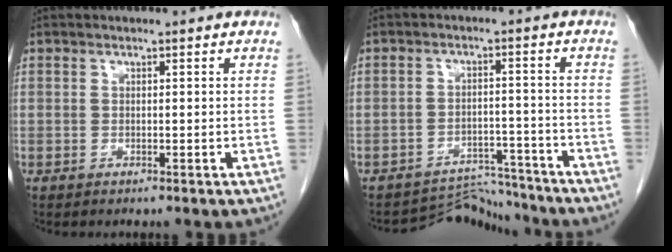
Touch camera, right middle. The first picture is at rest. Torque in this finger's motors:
{"motor_torque": [-1.36, -0.22, -0.35, -0.09]}